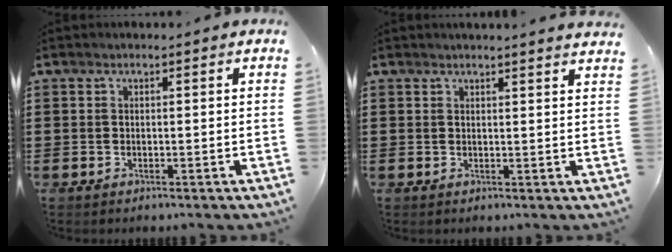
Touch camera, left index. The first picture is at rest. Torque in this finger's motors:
{"motor_torque": [1.17, -0.97, -0.03, 0.00]}